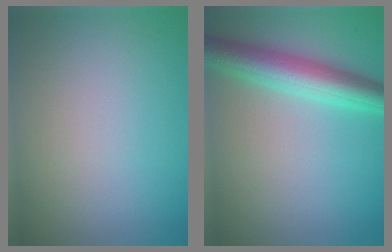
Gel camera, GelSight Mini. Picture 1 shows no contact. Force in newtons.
{"total": 5.5, "press": 5.5, "slide": 0.1}